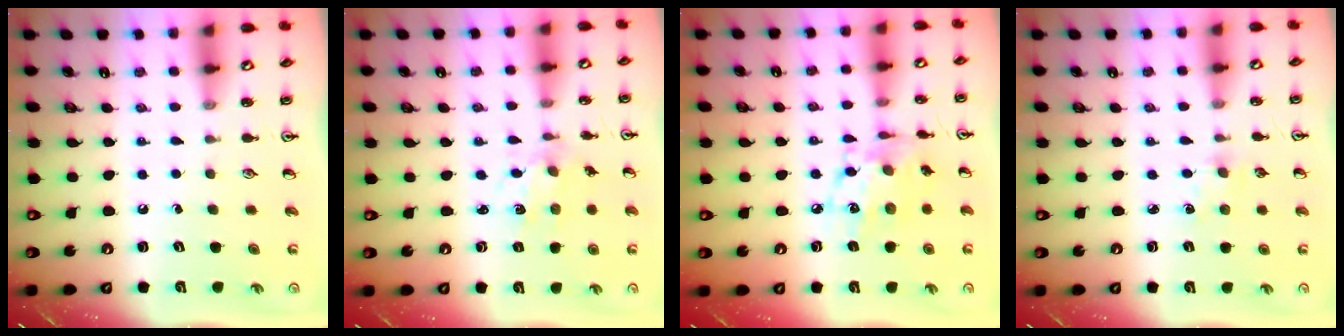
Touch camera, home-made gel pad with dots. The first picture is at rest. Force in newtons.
{"total": 2.6, "press": 2.5, "slide": 0.4}
{"total": 11.7, "press": 11.7, "slide": 0.6}
{"total": 3.4, "press": 3.4, "slide": 0.5}